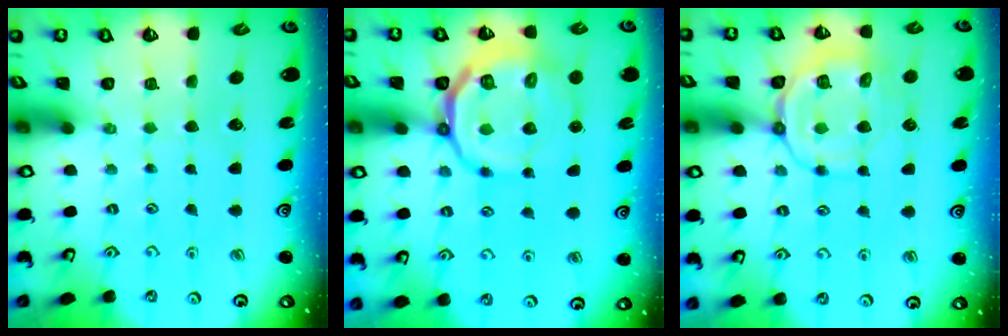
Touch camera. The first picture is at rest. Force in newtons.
{"total": 13.9, "press": 13.7, "slide": 2.6}
{"total": 11.3, "press": 11.2, "slide": 1.2}